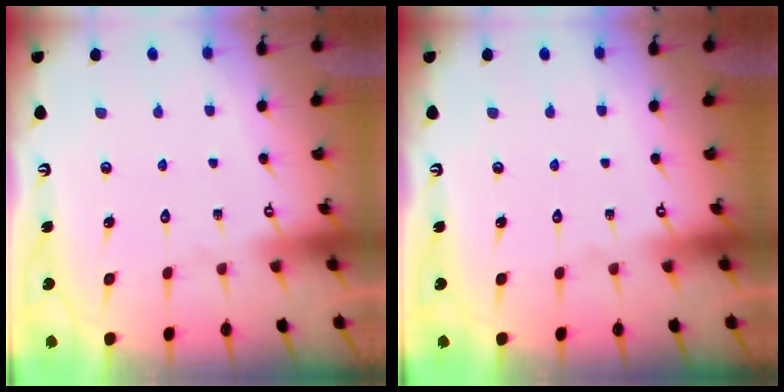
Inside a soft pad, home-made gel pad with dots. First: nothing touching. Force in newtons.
{"total": 0.0}